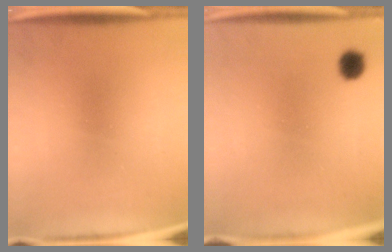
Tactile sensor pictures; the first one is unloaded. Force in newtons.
{"total": 3.3}